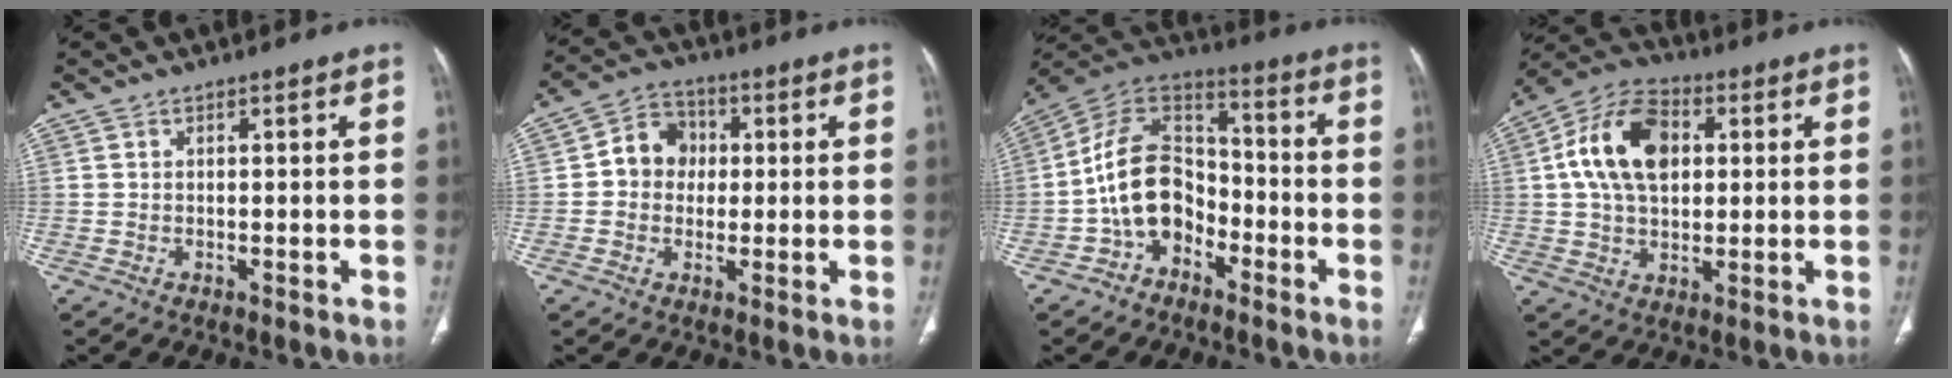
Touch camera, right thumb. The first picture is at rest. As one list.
[{"total": 7.8, "force": [0.5, 6.8, 3.7], "torque": [-0.031, 0.017, -0.003]}, {"total": 14.1, "force": [-5.0, 10.0, 8.5], "torque": [-0.129, 0.066, -0.102]}, {"total": 15.2, "force": [2.9, 9.8, 11.3], "torque": [-0.188, 0.014, 0.043]}]